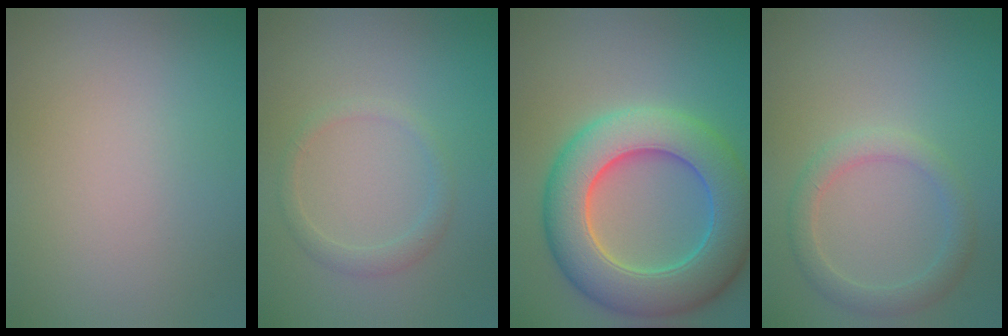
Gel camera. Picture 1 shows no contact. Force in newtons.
{"total": 1.5, "press": 1.5, "slide": 0.1}
{"total": 10.0, "press": 10.0, "slide": 0.4}
{"total": 2.5, "press": 2.5, "slide": 0.1}